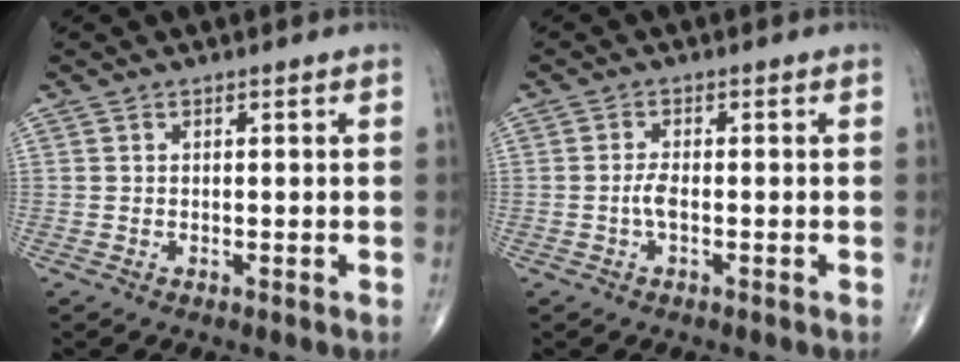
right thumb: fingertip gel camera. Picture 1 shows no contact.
{"total": 2.1, "force": [-0.6, 0.7, 1.9], "torque": [-0.042, 0.002, -0.013]}